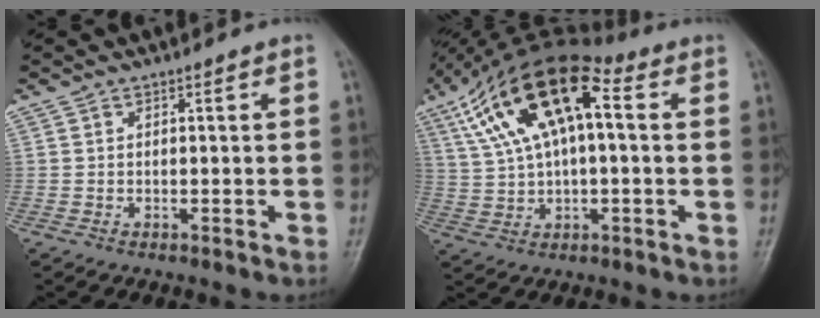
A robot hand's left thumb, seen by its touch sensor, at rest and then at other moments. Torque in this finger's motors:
{"motor_torque": [0.02, 0.59, 1.35, -1.42, 0.29]}